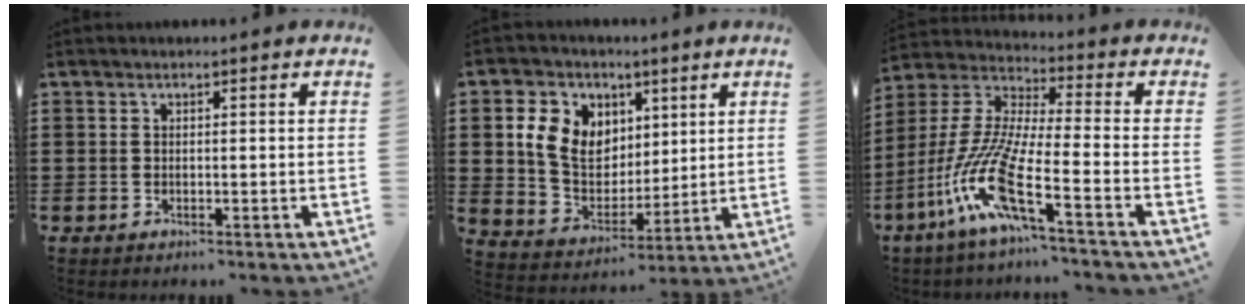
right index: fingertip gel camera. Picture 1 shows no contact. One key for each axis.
{"total": 9.0, "fx": 2.9, "fy": 7.5, "fz": 4.0, "tx": -0.109, "ty": 0.014, "tz": 0.056}
{"total": 12.4, "fx": -6.7, "fy": 1.6, "fz": 10.3, "tx": -0.252, "ty": -0.026, "tz": -0.143}